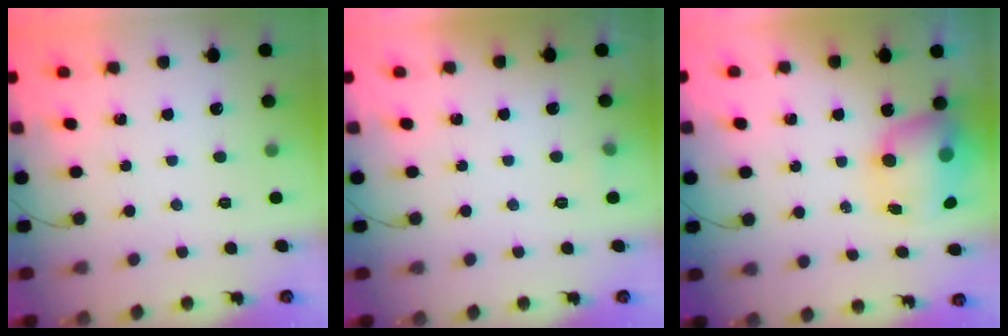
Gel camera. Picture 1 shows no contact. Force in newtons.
{"total": 3.7, "press": 3.4, "slide": 1.4}
{"total": 10.3, "press": 10.0, "slide": 2.6}